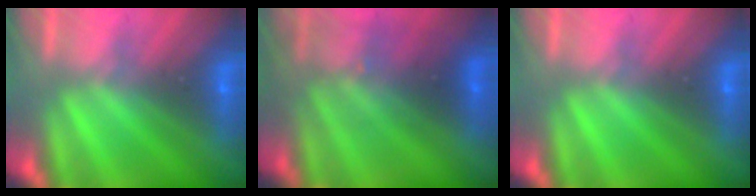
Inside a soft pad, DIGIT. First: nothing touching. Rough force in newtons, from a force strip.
{"total": 2.7}
{"total": 0.0}